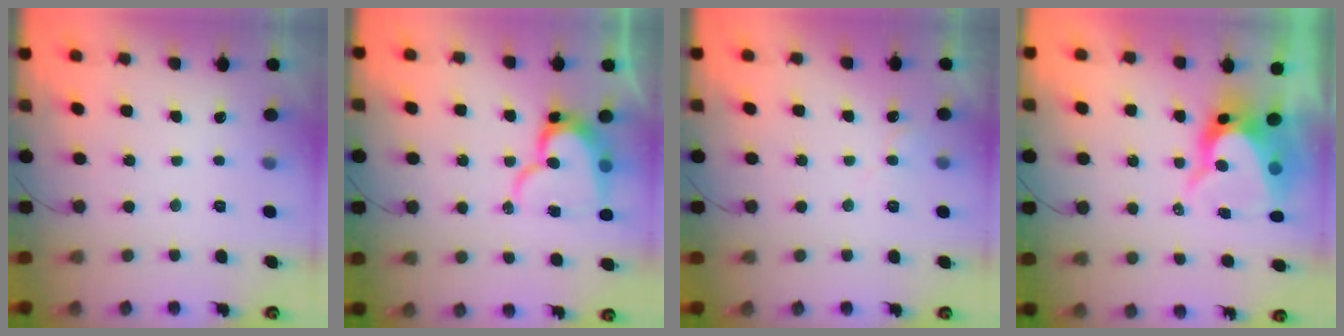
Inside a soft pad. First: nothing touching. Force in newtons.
{"total": 14.4, "press": 14.4, "slide": 1.1}
{"total": 5.8, "press": 5.8, "slide": 0.4}
{"total": 10.6, "press": 10.6, "slide": 0.8}